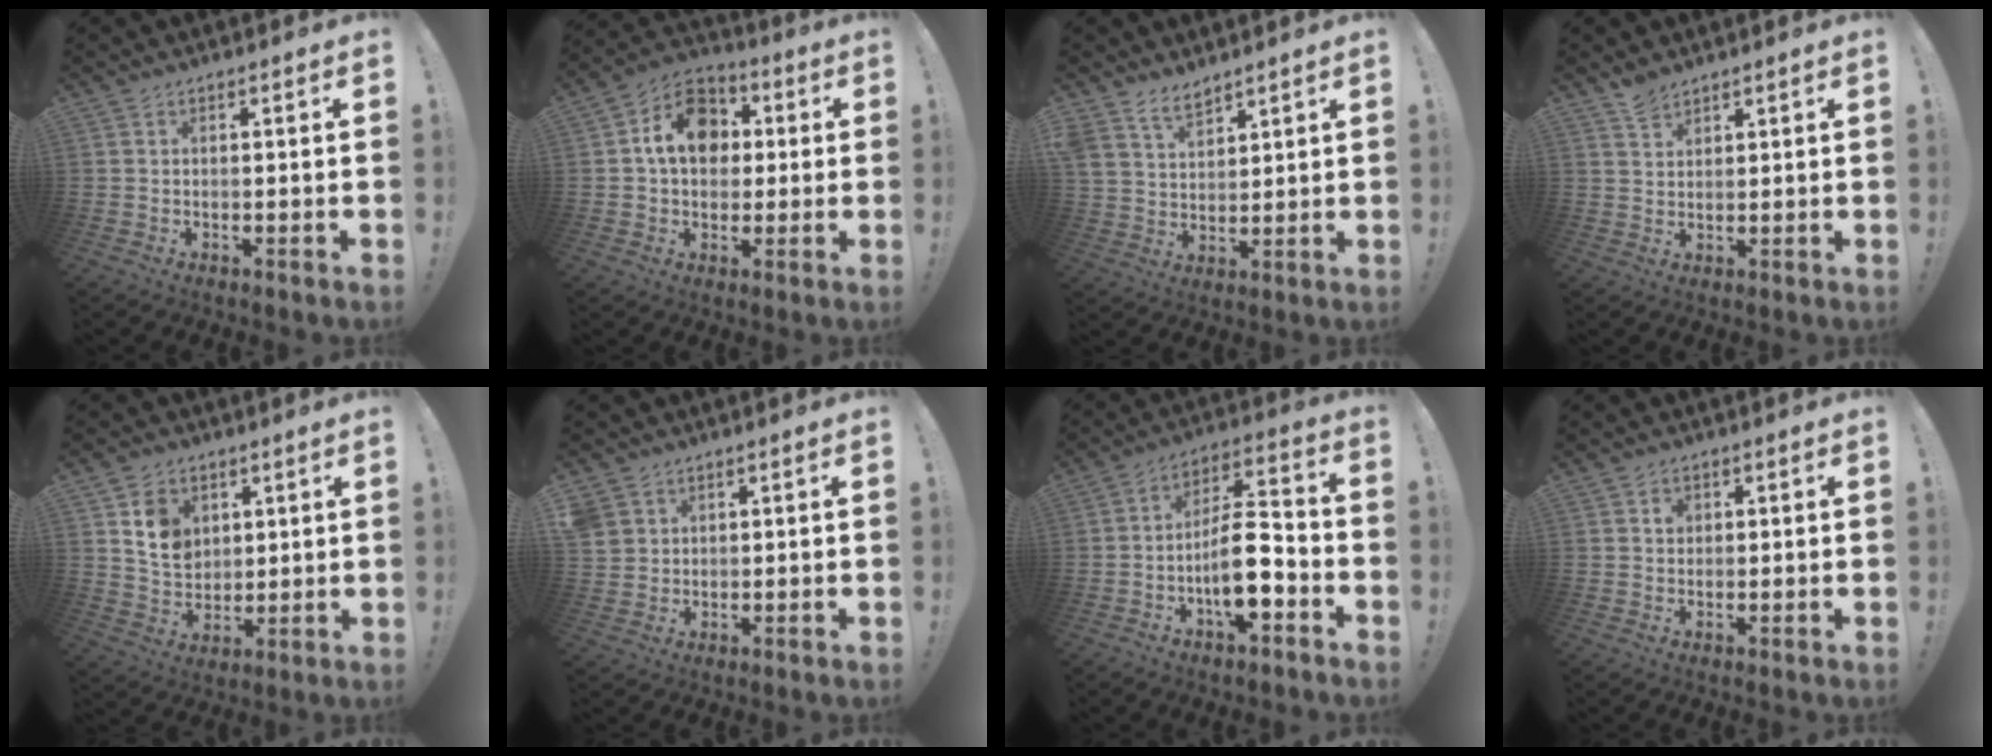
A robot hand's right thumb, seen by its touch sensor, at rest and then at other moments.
{"total": 13.7, "force": [2.4, 10.7, 8.1], "torque": [-0.115, 0.012, 0.051]}
{"total": 7.4, "force": [6.2, 3.6, 1.8], "torque": [-0.049, -0.035, 0.122]}
{"total": 3.5, "force": [3.1, 1.4, 0.9], "torque": [-0.012, -0.018, 0.060]}
{"total": 10.1, "force": [4.6, 7.9, 4.2], "torque": [-0.060, -0.017, 0.092]}
{"total": 4.2, "force": [2.5, 3.3, 0.8], "torque": [-0.013, -0.009, 0.049]}
{"total": 13.9, "force": [-4.7, 5.4, 12.0], "torque": [-0.204, 0.022, -0.080]}
{"total": 1.7, "force": [0.6, 1.5, 0.6], "torque": [0.009, -0.005, 0.005]}